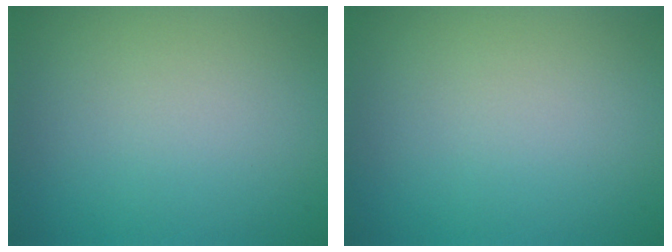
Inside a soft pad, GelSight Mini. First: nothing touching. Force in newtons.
{"total": 0.0}